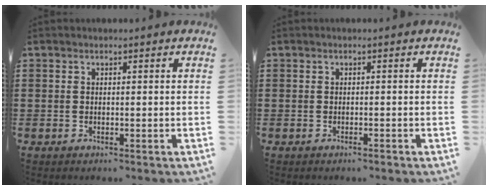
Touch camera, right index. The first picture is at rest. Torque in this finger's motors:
{"motor_torque": [-0.10, 0.16, 0.05, 0.02]}